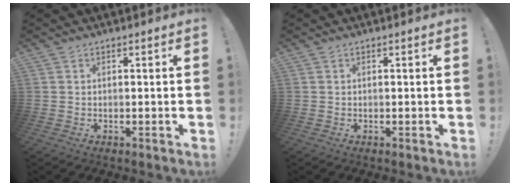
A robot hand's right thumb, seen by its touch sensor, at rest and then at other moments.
{"total": 0.0}